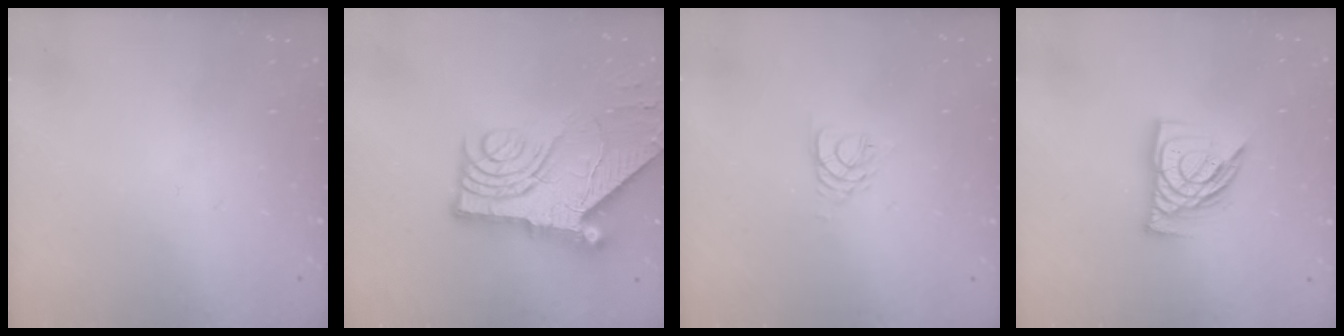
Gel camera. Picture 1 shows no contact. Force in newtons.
{"total": 15.2, "press": 15.1, "slide": 1.6}
{"total": 3.0, "press": 2.9, "slide": 0.4}
{"total": 11.3, "press": 11.2, "slide": 1.0}